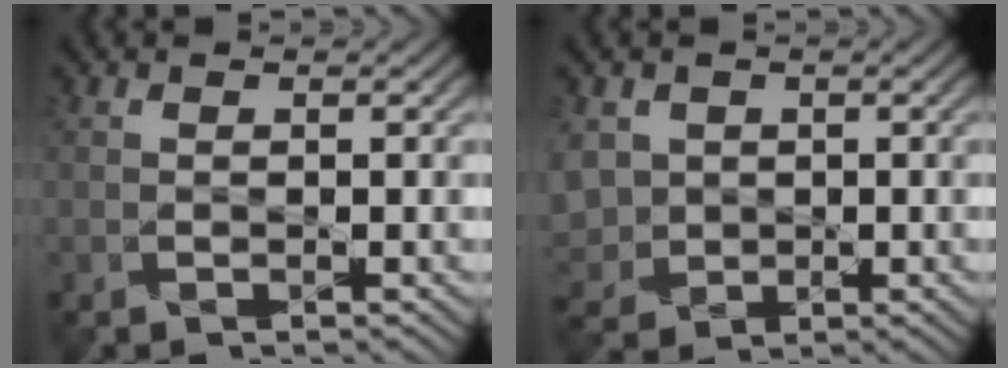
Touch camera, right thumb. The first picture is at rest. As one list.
[{"total": 4.4, "force": [0.5, 4.0, 1.7], "torque": [-0.069, -0.010, 0.007]}]